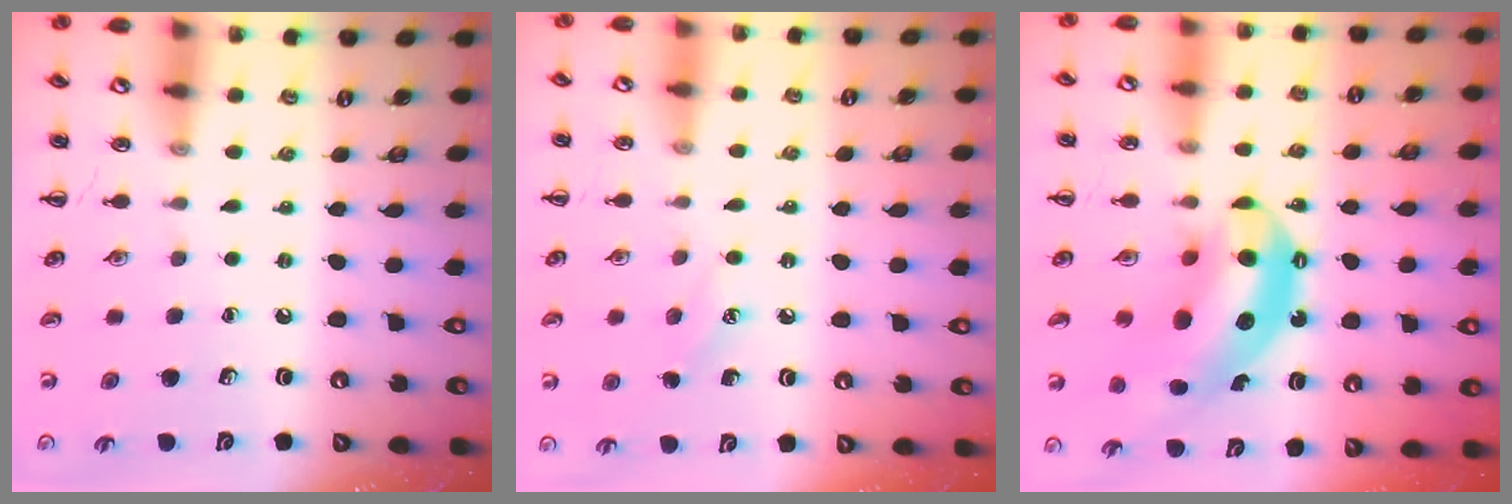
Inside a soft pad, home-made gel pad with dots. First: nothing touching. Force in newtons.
{"total": 6.6, "press": 6.4, "slide": 1.8}
{"total": 13.3, "press": 12.7, "slide": 3.7}